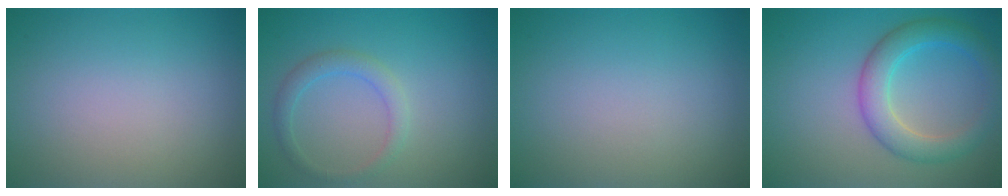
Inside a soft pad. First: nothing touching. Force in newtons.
{"total": 2.0, "press": 2.0, "slide": 0.1}
{"total": 0.0}
{"total": 4.5, "press": 4.4, "slide": 0.3}